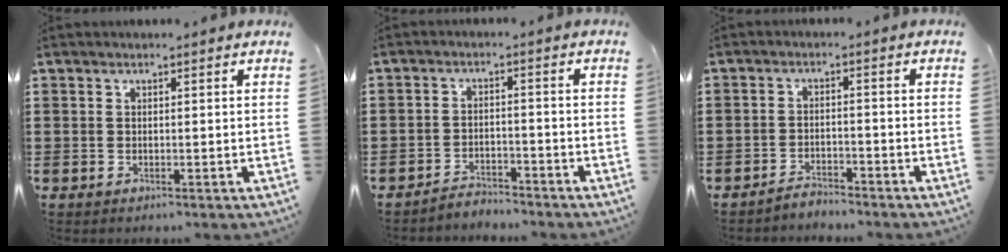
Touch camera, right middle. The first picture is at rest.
{"total": 3.2, "force": [-3.2, 0.4, -0.3], "torque": [-0.003, 0.002, -0.071]}
{"total": 2.8, "force": [-2.8, 0.3, -0.1], "torque": [-0.006, 0.003, -0.060]}